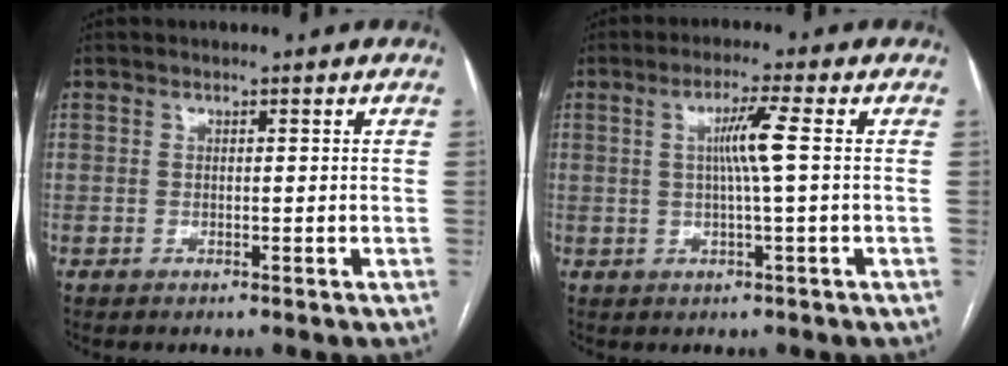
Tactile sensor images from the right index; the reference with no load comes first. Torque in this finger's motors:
{"motor_torque": [0.74, 0.20, 0.25, 0.10]}